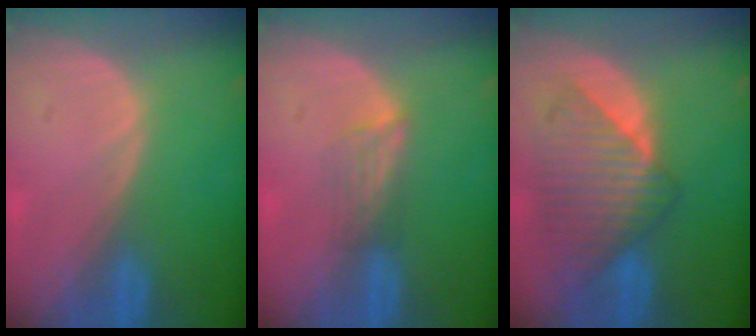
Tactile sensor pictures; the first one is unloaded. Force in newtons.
{"total": 2.8, "press": 2.5, "slide": 1.4}
{"total": 8.6, "press": 8.1, "slide": 2.7}